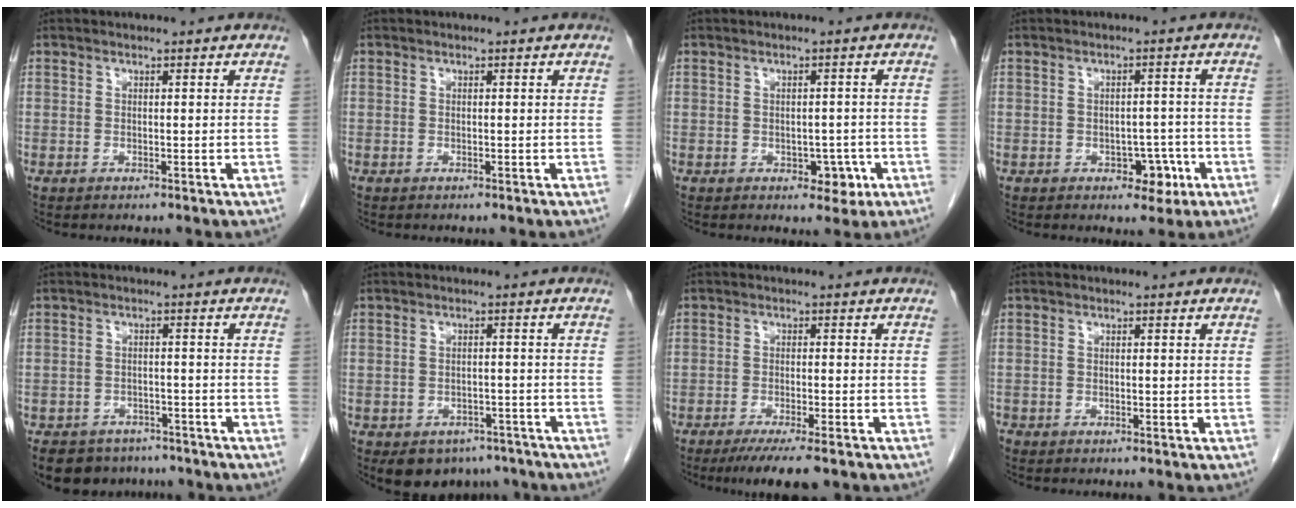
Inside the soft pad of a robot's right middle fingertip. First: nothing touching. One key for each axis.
{"total": 0.0}
{"total": 3.3, "fx": -1.2, "fy": 2.1, "fz": 2.3, "tx": -0.020, "ty": 0.004, "tz": -0.009}
{"total": 4.0, "fx": -1.8, "fy": 2.4, "fz": 2.6, "tx": -0.024, "ty": 0.007, "tz": -0.018}
{"total": 9.4, "fx": -7.6, "fy": 5.3, "fz": 2.0, "tx": -0.028, "ty": 0.004, "tz": -0.099}
{"total": 7.2, "fx": -5.3, "fy": 4.6, "fz": 1.9, "tx": -0.018, "ty": 0.011, "tz": -0.068}
{"total": 7.7, "fx": -5.8, "fy": 0.9, "fz": 5.0, "tx": -0.069, "ty": -0.015, "tz": -0.087}
{"total": 1.1, "fx": -0.8, "fy": 0.6, "fz": 0.2, "tx": -0.010, "ty": 0.000, "tz": -0.016}